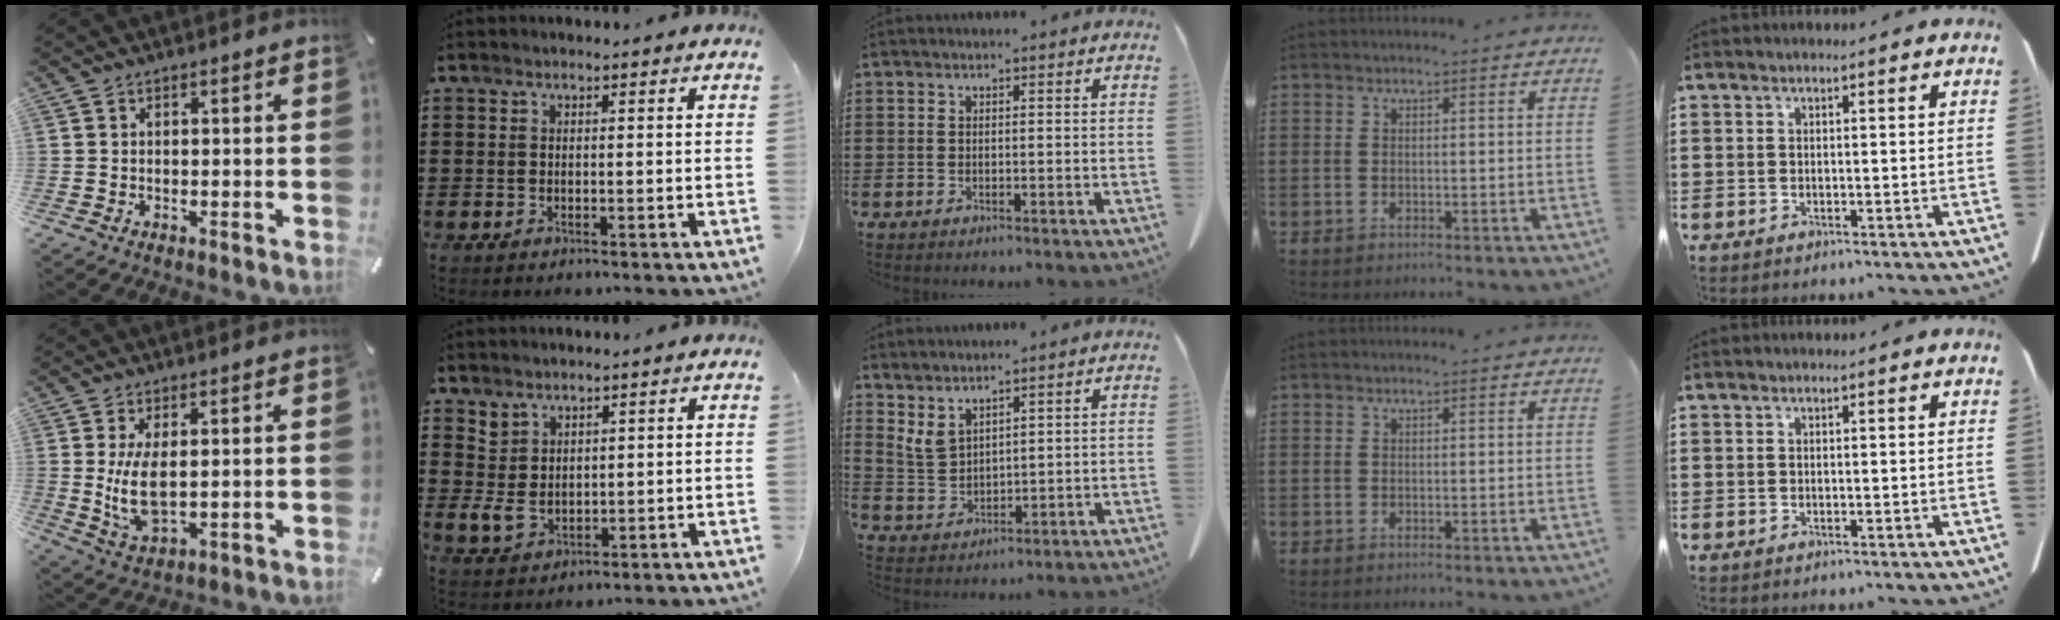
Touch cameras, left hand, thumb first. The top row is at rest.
{"thumb": {"total": 8.5, "force": [1.0, 4.0, 7.4], "torque": [-0.169, -0.016, 0.013]}, "index": {"total": 3.6, "force": [1.9, 2.6, 1.7], "torque": [-0.046, -0.004, 0.038]}, "middle": {"total": 3.6, "force": [3.1, 1.3, 1.4], "torque": [-0.040, -0.005, 0.059]}}